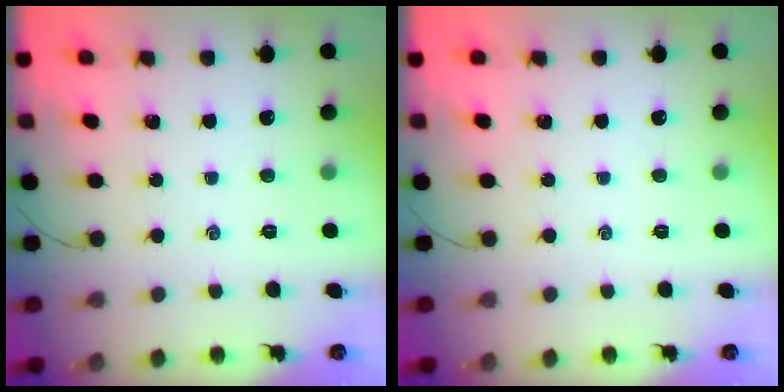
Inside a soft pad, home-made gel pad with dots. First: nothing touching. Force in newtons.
{"total": 0.0}